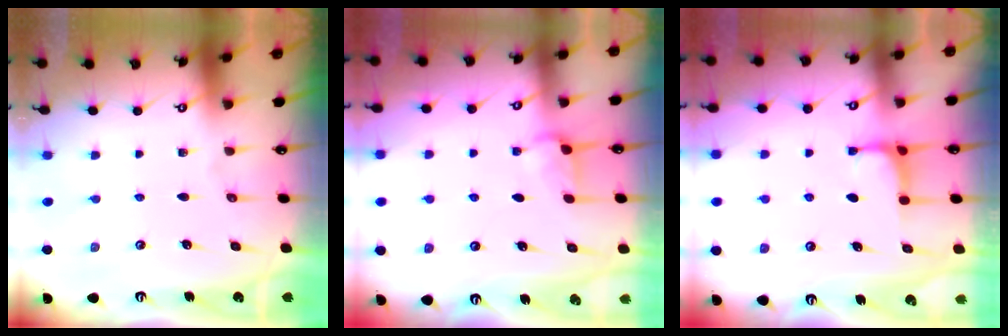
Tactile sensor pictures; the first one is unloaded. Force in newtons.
{"total": 2.5, "press": 2.5, "slide": 0.6}
{"total": 2.6, "press": 2.6, "slide": 0.2}